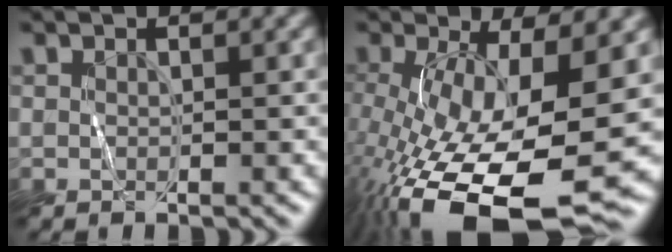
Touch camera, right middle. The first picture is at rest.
{"total": 14.4, "force": [-5.1, 5.2, 12.4], "torque": [-0.223, -0.036, -0.077]}